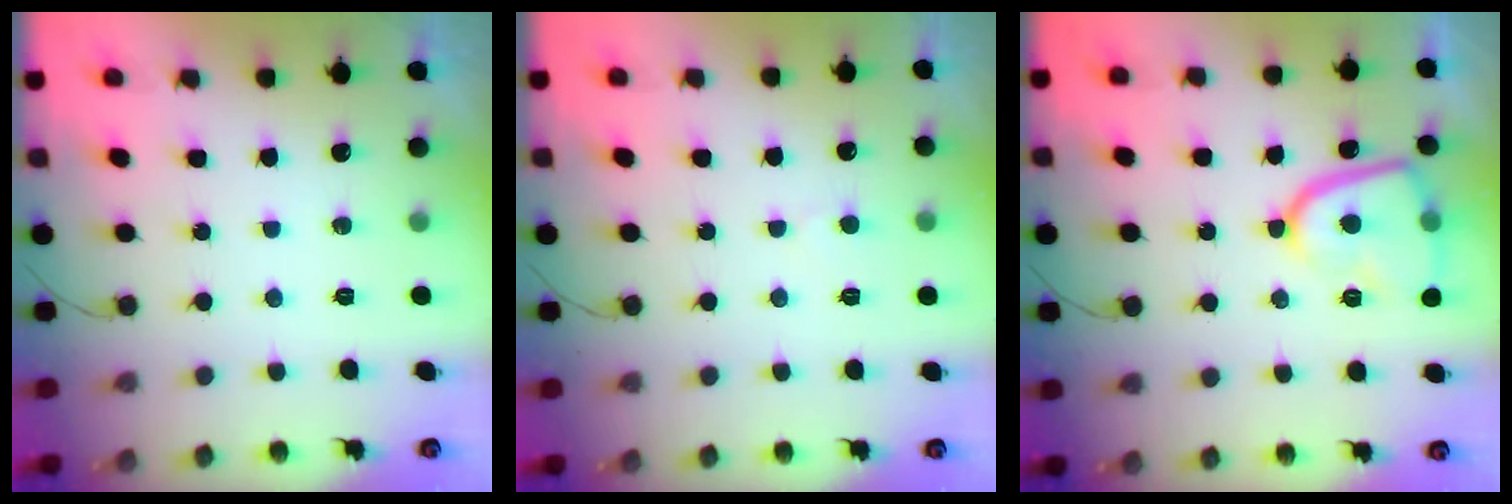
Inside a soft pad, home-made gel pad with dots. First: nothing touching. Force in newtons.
{"total": 2.8, "press": 2.8, "slide": 0.3}
{"total": 13.6, "press": 13.5, "slide": 1.3}